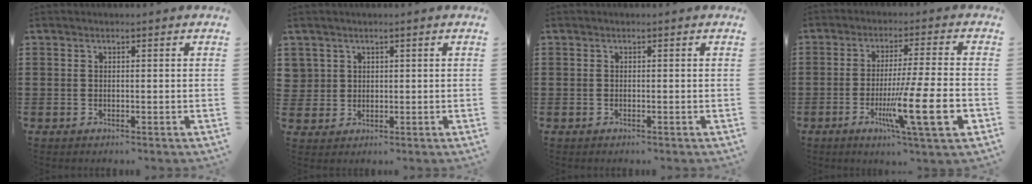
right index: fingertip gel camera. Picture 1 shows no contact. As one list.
[{"total": 2.2, "force": [1.1, 1.9, 0.1], "torque": [-0.014, 0.007, 0.021]}, {"total": 0.0}, {"total": 13.3, "force": [-4.1, 1.1, 12.6], "torque": [-0.231, -0.013, -0.072]}]